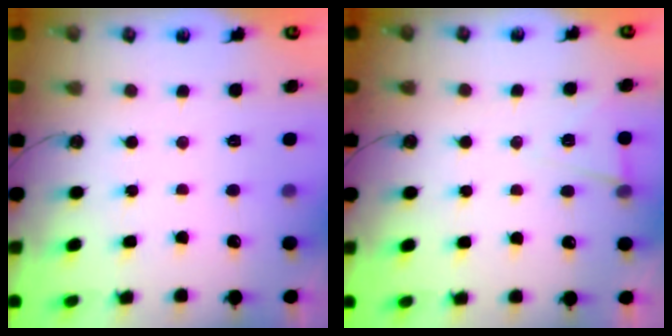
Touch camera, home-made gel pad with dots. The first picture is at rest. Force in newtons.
{"total": 6.3, "press": 4.4, "slide": 4.6}